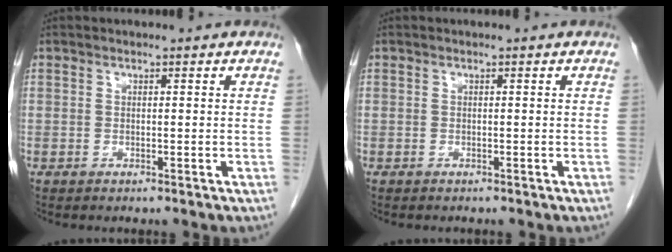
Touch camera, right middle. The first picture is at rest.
{"total": 0.5, "force": [-0.5, 0.1, 0.1], "torque": [-0.008, -0.002, -0.010]}